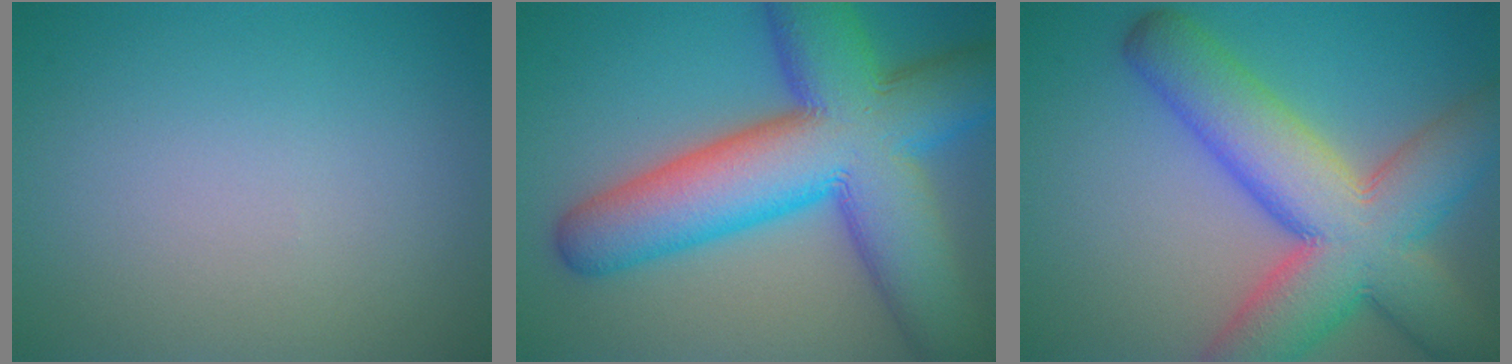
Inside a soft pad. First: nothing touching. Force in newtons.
{"total": 15.3, "press": 15.3, "slide": 0.6}
{"total": 12.0, "press": 12.0, "slide": 0.7}